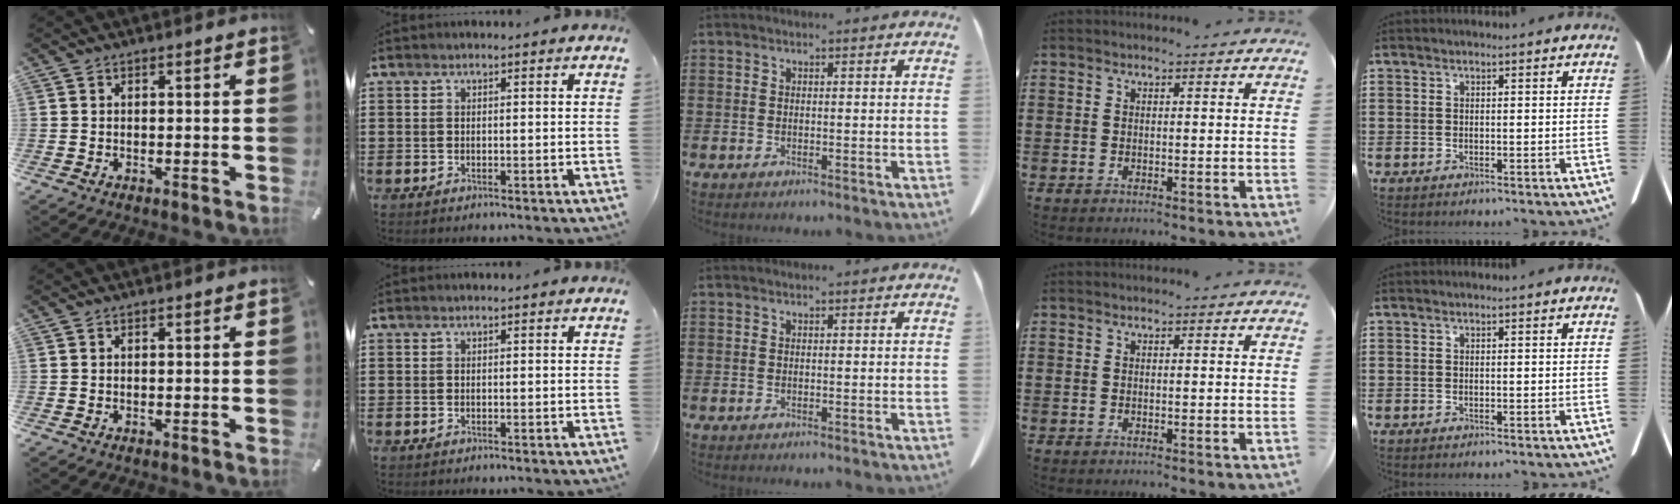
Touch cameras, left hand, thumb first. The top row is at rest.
{}